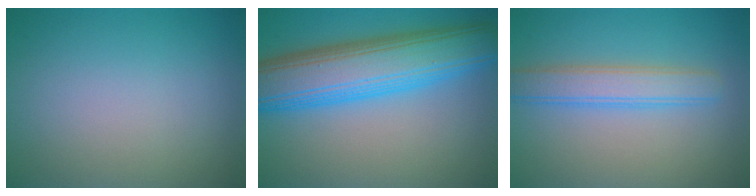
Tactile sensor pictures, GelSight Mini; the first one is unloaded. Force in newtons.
{"total": 10.5, "press": 10.5, "slide": 0.3}
{"total": 3.6, "press": 3.6, "slide": 0.1}